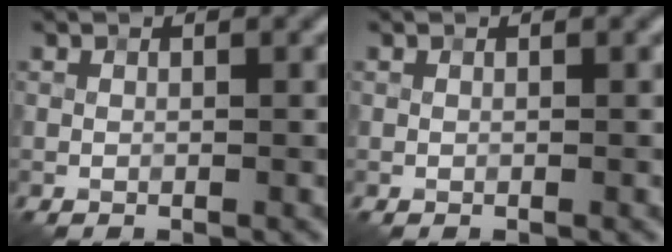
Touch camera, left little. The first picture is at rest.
{"total": 0.0}